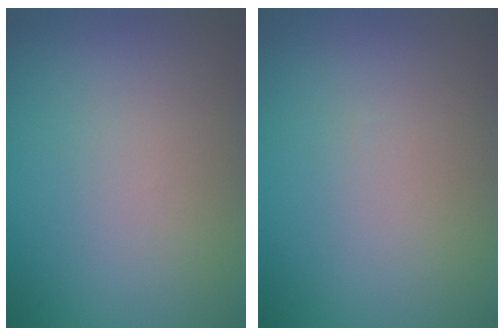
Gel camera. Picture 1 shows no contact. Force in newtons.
{"total": 0.0}